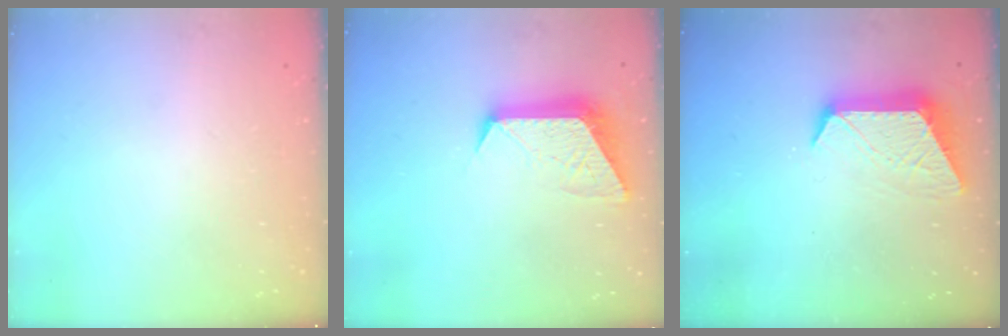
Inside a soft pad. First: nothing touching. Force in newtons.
{"total": 11.5, "press": 11.4, "slide": 1.0}
{"total": 11.3, "press": 11.2, "slide": 0.7}